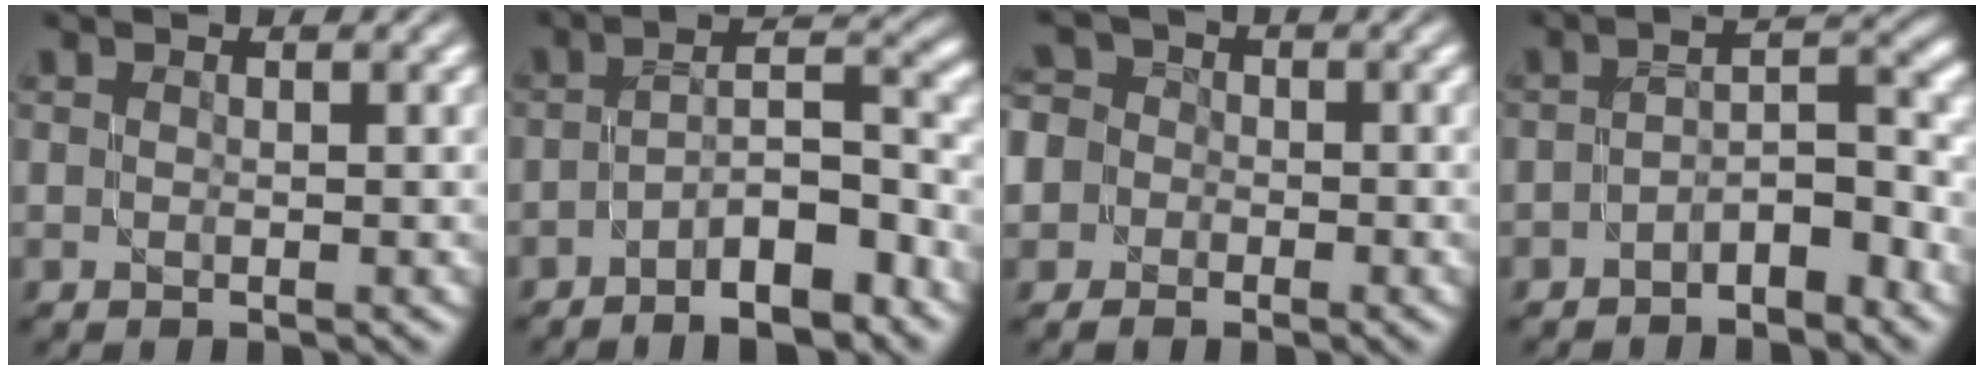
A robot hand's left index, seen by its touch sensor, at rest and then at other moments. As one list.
[{"total": 7.5, "force": [-4.0, 2.3, 5.9], "torque": [-0.084, 0.014, -0.068]}, {"total": 6.0, "force": [-2.1, 5.4, 1.5], "torque": [-0.025, 0.014, -0.069]}, {"total": 4.2, "force": [-2.4, 1.6, 3.0], "torque": [-0.048, 0.014, -0.044]}]